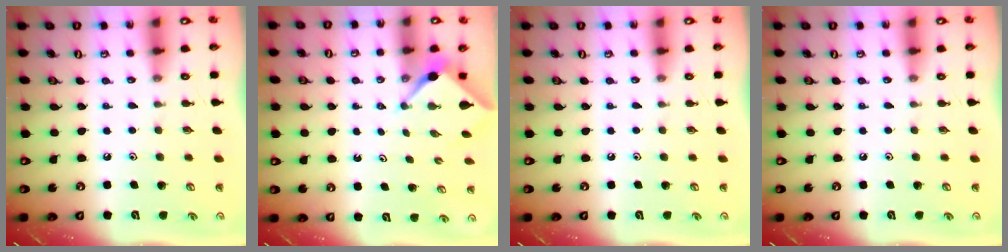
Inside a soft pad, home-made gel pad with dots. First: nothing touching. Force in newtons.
{"total": 2.3, "press": 2.3, "slide": 0.3}
{"total": 0.0}
{"total": 0.0}